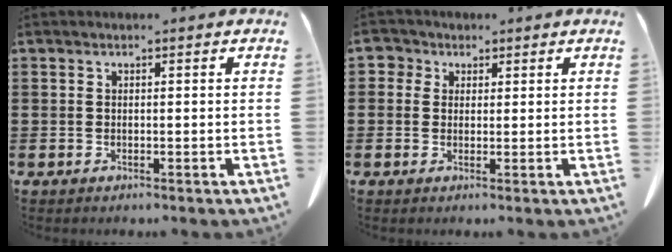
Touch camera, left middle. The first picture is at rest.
{"total": 2.8, "force": [1.3, 2.4, 0.8], "torque": [-0.019, 0.008, 0.021]}